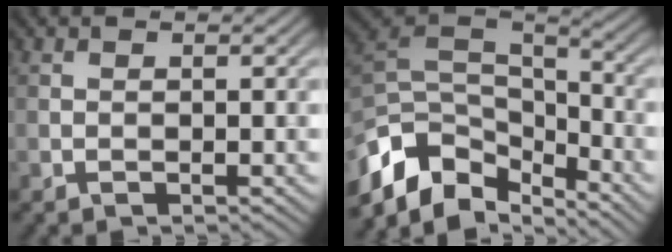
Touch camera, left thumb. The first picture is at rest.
{"total": 11.4, "force": [-5.9, 6.4, 7.3], "torque": [-0.173, 0.001, -0.122]}